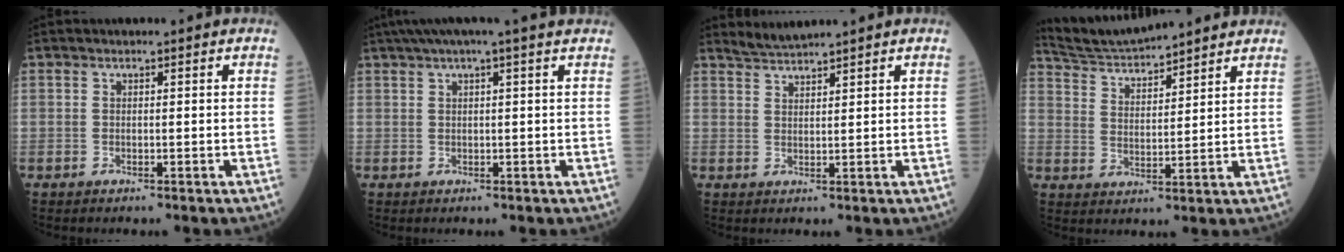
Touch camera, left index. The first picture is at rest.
{"total": 7.7, "force": [6.0, -0.8, 4.7], "torque": [-0.077, 0.040, 0.079]}
{"total": 2.7, "force": [2.6, -0.7, 0.0], "torque": [-0.007, 0.010, 0.060]}
{"total": 11.3, "force": [10.8, 0.8, 3.2], "torque": [-0.071, 0.031, 0.190]}